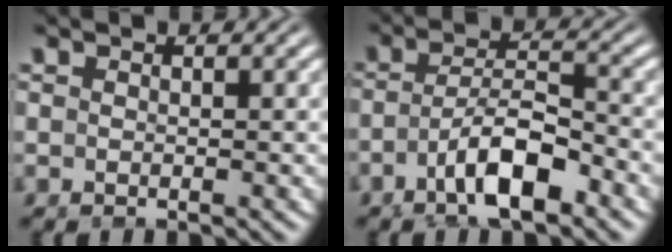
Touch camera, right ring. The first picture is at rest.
{"total": 5.7, "force": [-2.2, 2.8, 4.5], "torque": [-0.073, -0.020, -0.025]}